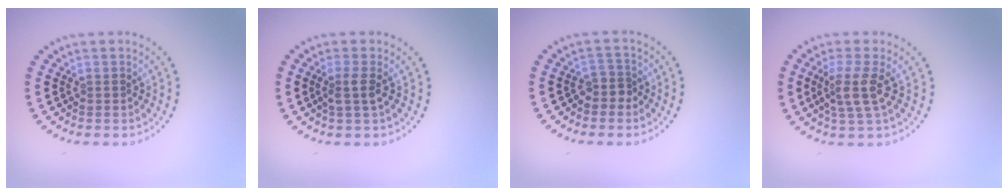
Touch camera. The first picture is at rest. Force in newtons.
{"total": 1.7, "press": 1.4, "slide": 1.0}
{"total": 1.5, "press": 1.2, "slide": 0.9}
{"total": 3.0, "press": 2.3, "slide": 1.9}